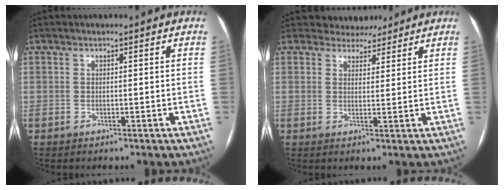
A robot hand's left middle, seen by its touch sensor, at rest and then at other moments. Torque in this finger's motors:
{"motor_torque": [0.02, -0.07, -0.05, -0.02]}